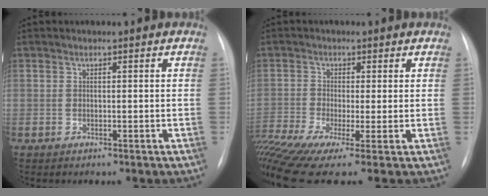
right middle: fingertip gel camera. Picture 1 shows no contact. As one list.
[{"total": 12.1, "force": [-7.8, 1.1, 9.2], "torque": [-0.203, -0.028, -0.136]}]